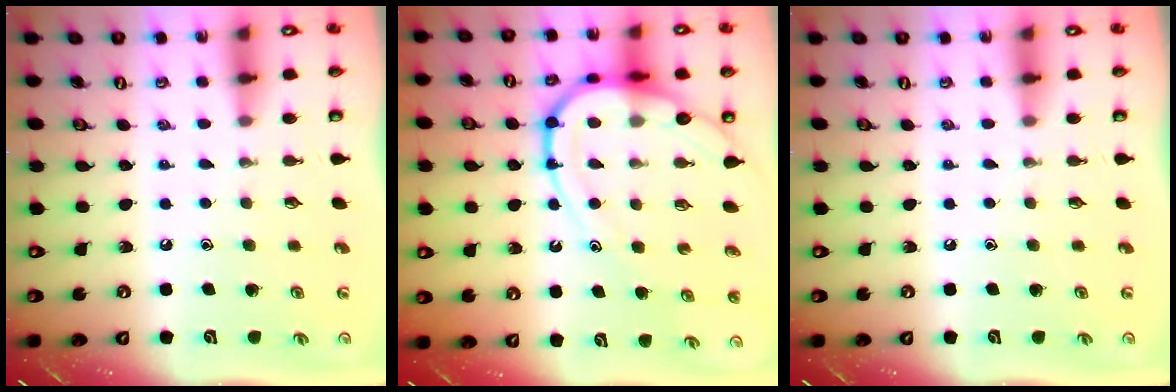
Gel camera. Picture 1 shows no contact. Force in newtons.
{"total": 14.5, "press": 14.5, "slide": 1.3}
{"total": 0.0}